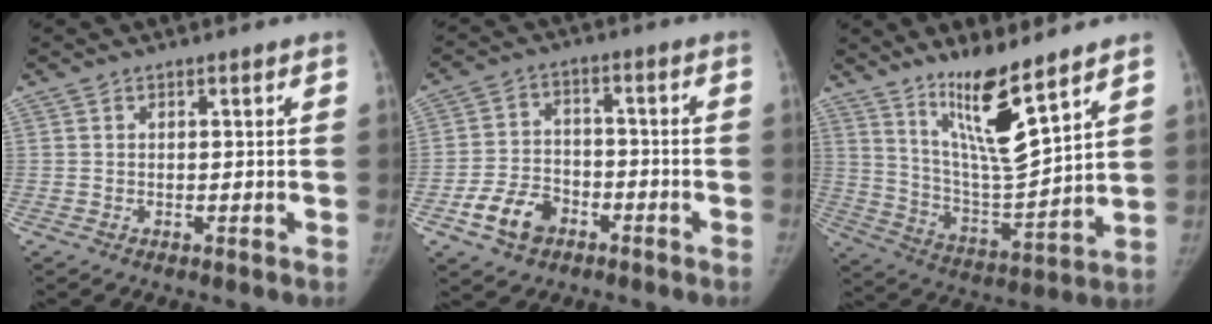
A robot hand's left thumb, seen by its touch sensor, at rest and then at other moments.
{"total": 8.7, "force": [-4.6, 6.0, 4.2], "torque": [-0.061, 0.026, -0.081]}
{"total": 14.2, "force": [9.8, 2.1, 10.1], "torque": [-0.164, -0.082, 0.190]}